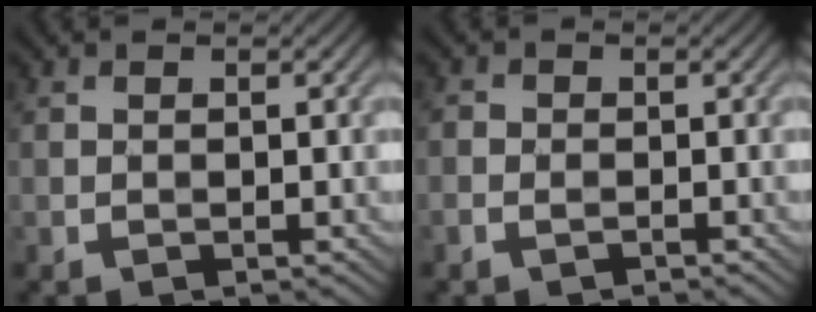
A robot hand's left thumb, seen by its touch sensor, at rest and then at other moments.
{"total": 1.5, "force": [-0.8, 1.1, 0.7], "torque": [-0.019, -0.001, -0.017]}